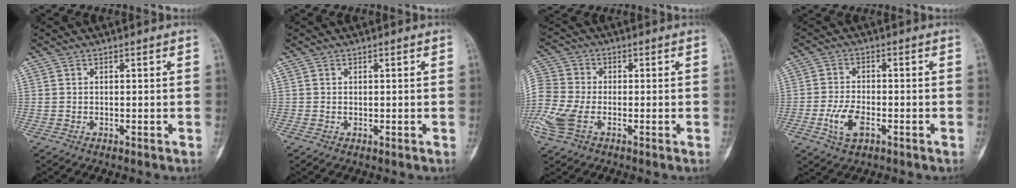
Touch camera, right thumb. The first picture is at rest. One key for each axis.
{"total": 0.0}
{"total": 10.7, "fx": -3.4, "fy": 6.8, "fz": 7.4, "tx": -0.201, "ty": 0.004, "tz": -0.073}
{"total": 5.9, "fx": -2.2, "fy": 3.1, "fz": 4.5, "tx": -0.090, "ty": 0.008, "tz": -0.040}